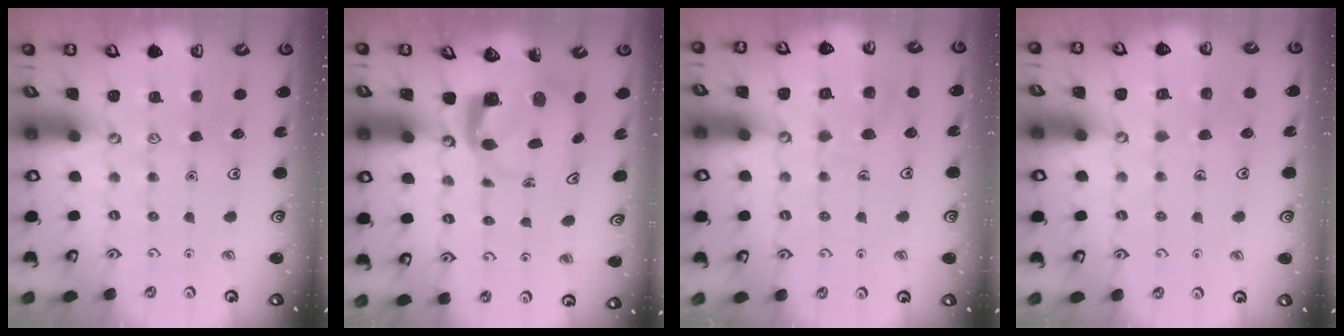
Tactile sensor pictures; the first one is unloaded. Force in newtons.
{"total": 5.2, "press": 5.1, "slide": 0.8}
{"total": 8.6, "press": 8.6, "slide": 0.7}
{"total": 5.6, "press": 5.6, "slide": 0.5}